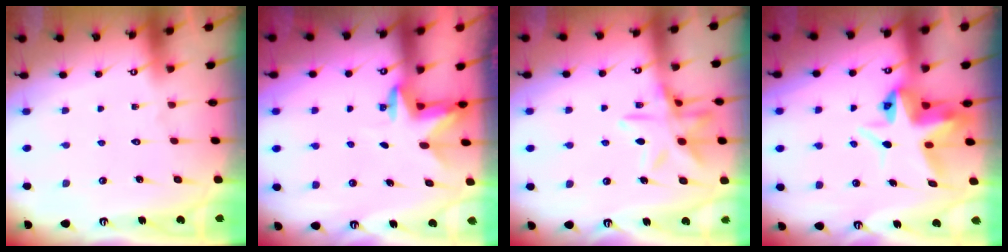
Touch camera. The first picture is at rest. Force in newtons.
{"total": 2.9, "press": 2.9, "slide": 0.5}
{"total": 13.8, "press": 13.7, "slide": 1.0}
{"total": 7.4, "press": 7.4, "slide": 0.7}